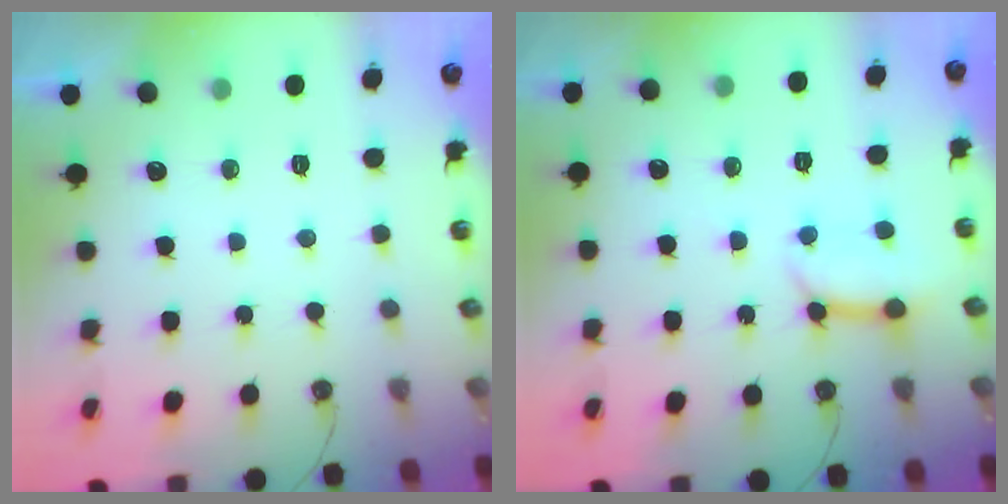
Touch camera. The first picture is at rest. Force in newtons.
{"total": 9.8, "press": 9.8, "slide": 1.0}